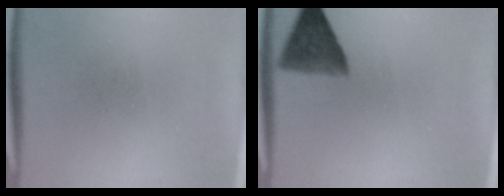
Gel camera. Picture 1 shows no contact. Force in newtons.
{"total": 6.8}